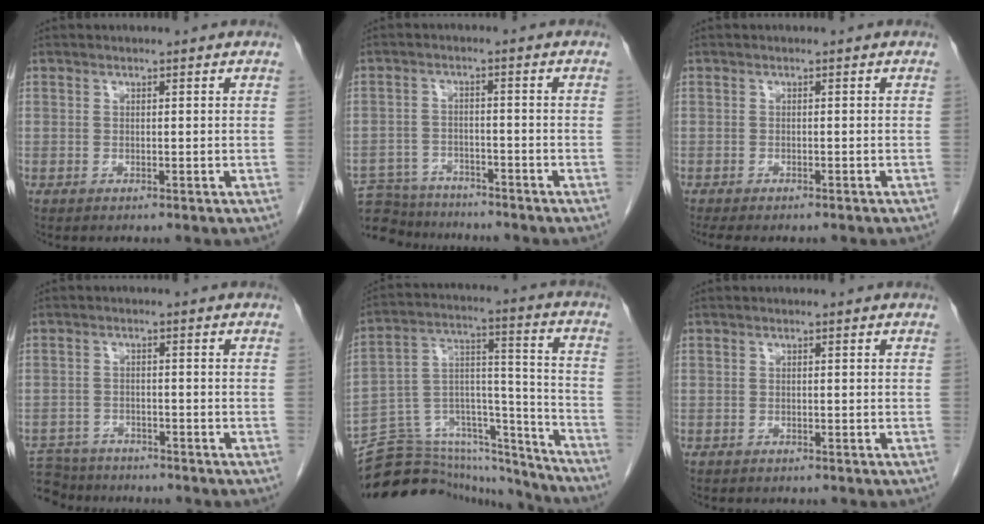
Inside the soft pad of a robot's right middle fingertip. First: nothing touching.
{"total": 10.2, "force": [-9.6, 3.2, 1.6], "torque": [-0.034, 0.007, -0.150]}
{"total": 5.4, "force": [-4.5, 1.3, 2.6], "torque": [-0.031, -0.009, -0.059]}
{"total": 7.6, "force": [-7.1, 2.6, 0.8], "torque": [-0.016, 0.002, -0.117]}
{"total": 21.6, "force": [-20.2, 5.9, 4.9], "torque": [-0.101, 0.063, -0.312]}
{"total": 1.2, "force": [-1.1, 0.5, 0.3], "torque": [-0.013, -0.001, -0.016]}